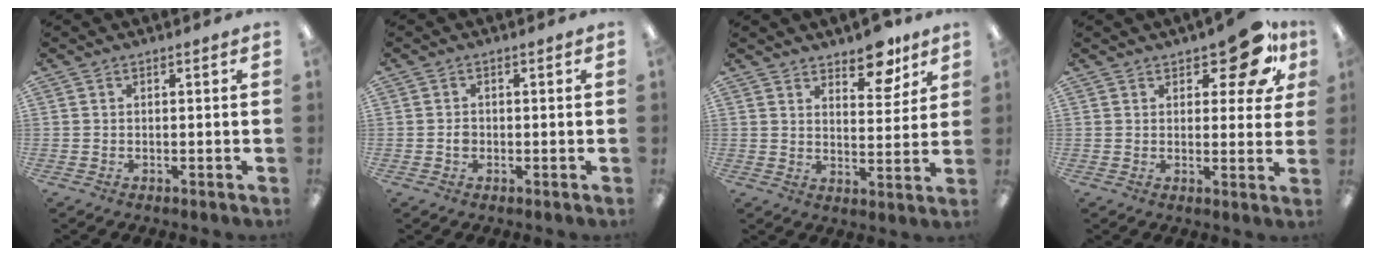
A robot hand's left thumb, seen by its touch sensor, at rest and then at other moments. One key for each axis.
{"total": 1.4, "fx": -0.2, "fy": 1.1, "fz": 0.8, "tx": -0.016, "ty": 0.004, "tz": -0.005}
{"total": 8.7, "fx": 7.0, "fy": 3.6, "fz": 3.8, "tx": -0.029, "ty": -0.047, "tz": 0.118}
{"total": 11.3, "fx": 7.0, "fy": 4.9, "fz": 7.5, "tx": -0.084, "ty": -0.038, "tz": 0.117}